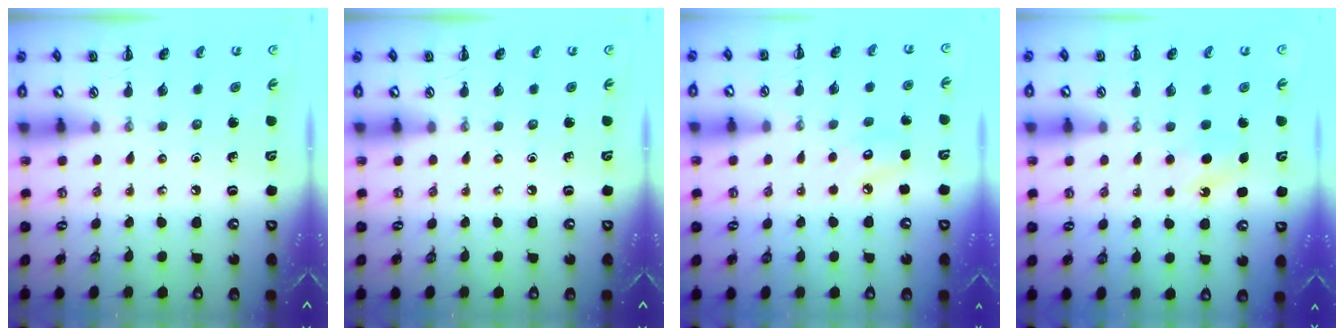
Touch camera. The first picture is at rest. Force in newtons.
{"total": 0.0}
{"total": 5.9, "press": 5.7, "slide": 1.5}
{"total": 4.5, "press": 4.2, "slide": 1.4}